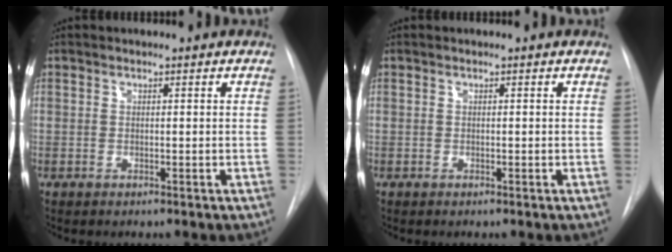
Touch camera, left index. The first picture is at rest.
{"total": 0.8, "force": [-0.8, -0.1, -0.1], "torque": [0.005, -0.006, -0.010]}